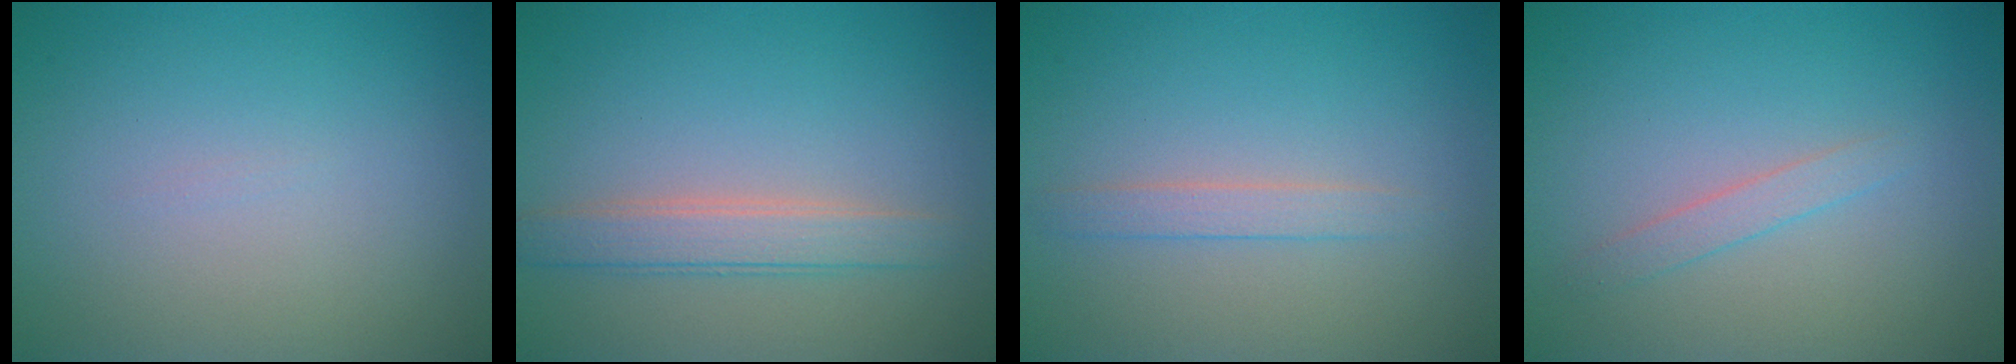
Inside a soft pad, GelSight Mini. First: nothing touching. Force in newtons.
{"total": 2.8, "press": 2.8, "slide": 0.3}
{"total": 1.5, "press": 1.5, "slide": 0.1}
{"total": 1.2, "press": 1.2, "slide": 0.1}